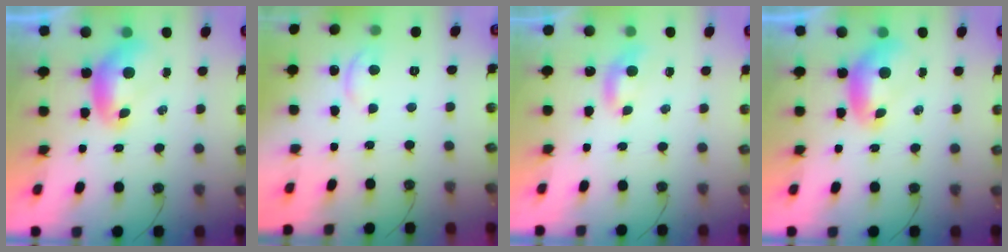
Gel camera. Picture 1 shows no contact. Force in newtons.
{"total": 1.4, "press": 1.4, "slide": 0.5}
{"total": 2.4, "press": 2.4, "slide": 0.4}
{"total": 0.0}